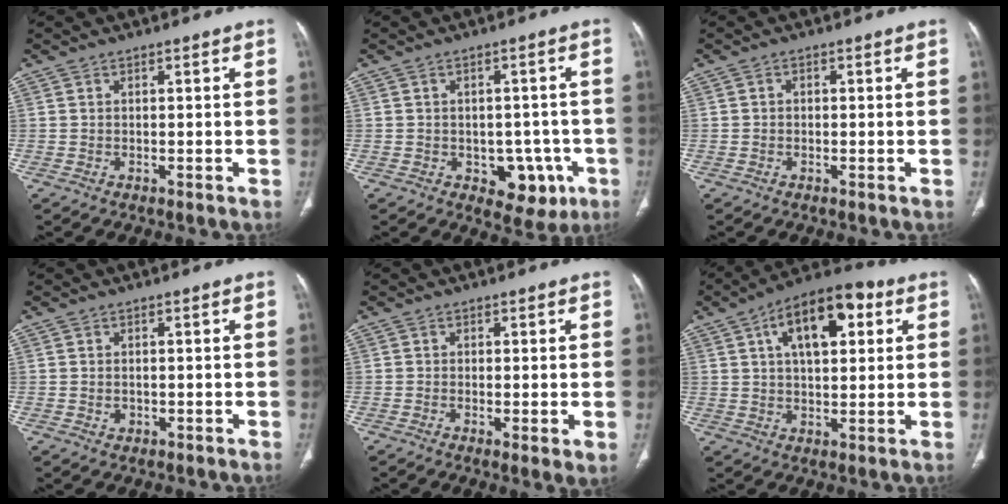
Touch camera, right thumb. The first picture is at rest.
{"total": 8.0, "force": [-2.8, 5.6, 5.1], "torque": [-0.026, 0.014, -0.026]}
{"total": 0.7, "force": [-0.1, 0.6, 0.3], "torque": [0.000, 0.003, -0.005]}
{"total": 1.3, "force": [-0.2, 1.1, 0.7], "torque": [-0.009, 0.002, 0.001]}
{"total": 3.2, "force": [-0.4, 0.8, 3.0], "torque": [-0.057, -0.013, -0.011]}
{"total": 15.1, "force": [5.3, 7.4, 12.0], "torque": [-0.167, 0.012, 0.076]}